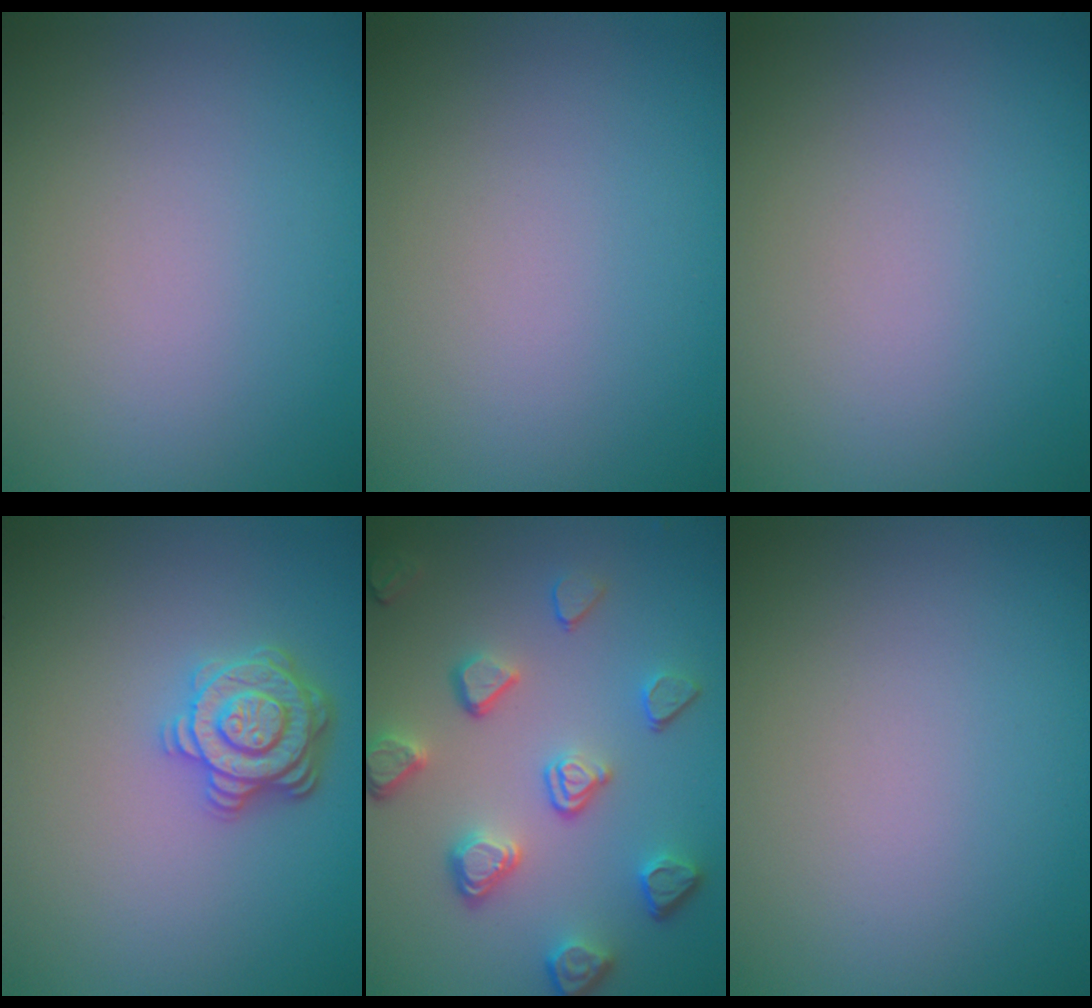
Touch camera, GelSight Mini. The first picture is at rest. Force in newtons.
{"total": 0.0}
{"total": 0.0}
{"total": 3.6, "press": 3.3, "slide": 1.5}
{"total": 5.0, "press": 3.7, "slide": 3.3}
{"total": 0.0}